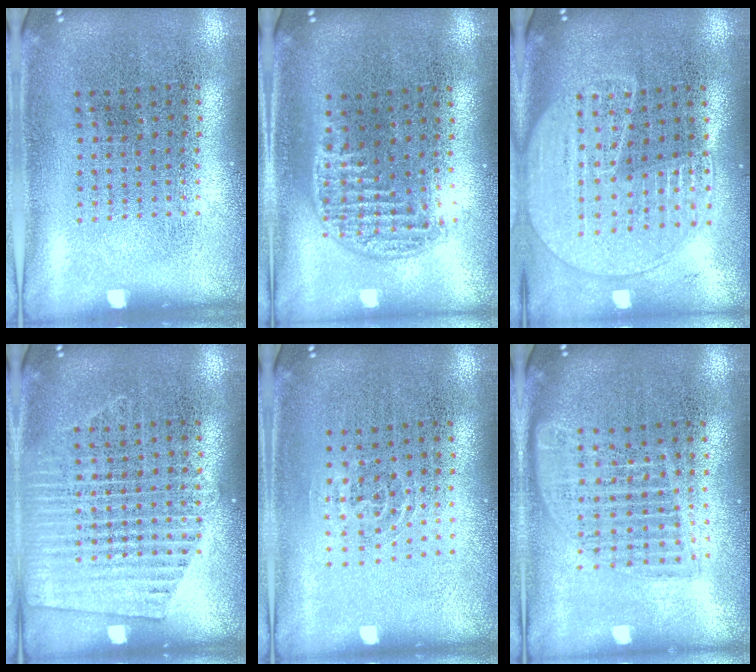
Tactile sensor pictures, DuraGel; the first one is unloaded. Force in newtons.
{"total": 1.3, "press": 1.0, "slide": 0.7}
{"total": 1.8, "press": 1.7, "slide": 0.7}
{"total": 2.3, "press": 2.3, "slide": 0.4}
{"total": 0.9, "press": 0.5, "slide": 0.8}
{"total": 1.7, "press": 1.4, "slide": 0.9}